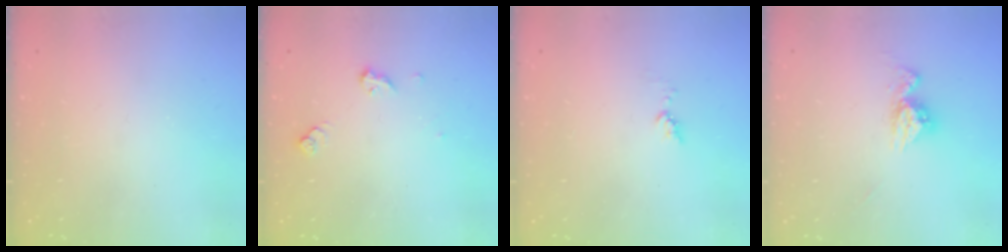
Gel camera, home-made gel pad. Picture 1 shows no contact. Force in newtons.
{"total": 6.0, "press": 5.7, "slide": 1.7}
{"total": 3.7, "press": 3.6, "slide": 0.4}
{"total": 8.7, "press": 8.6, "slide": 0.7}